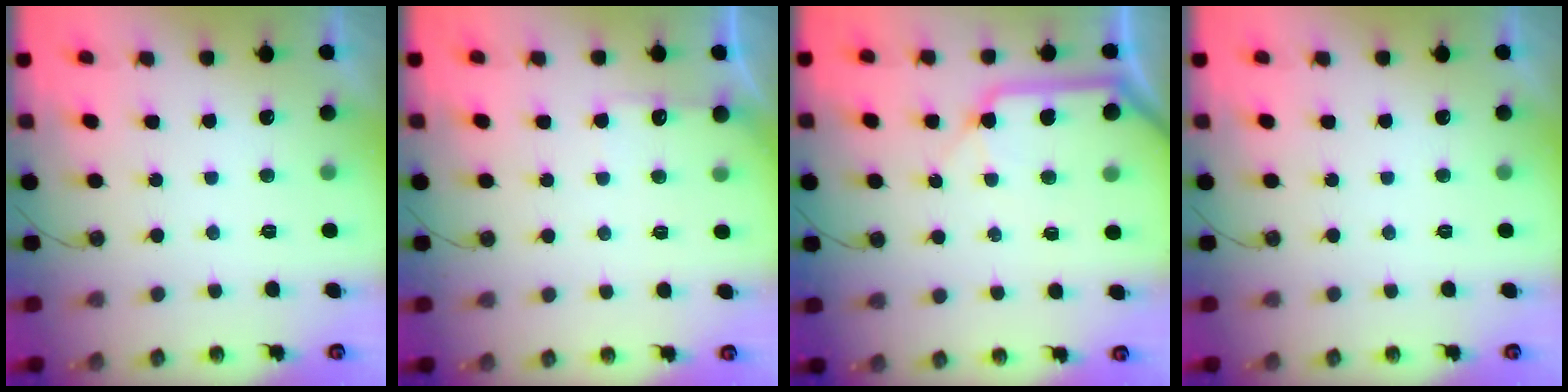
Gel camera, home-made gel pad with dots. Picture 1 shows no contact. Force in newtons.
{"total": 4.8, "press": 4.8, "slide": 0.5}
{"total": 10.6, "press": 10.5, "slide": 1.6}
{"total": 0.0}